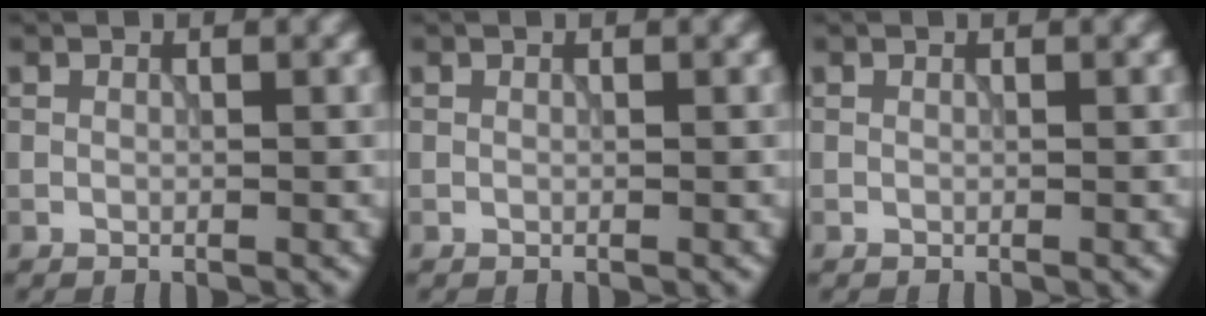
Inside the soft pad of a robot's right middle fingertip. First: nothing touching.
{"total": 0.0}
{"total": 0.0}